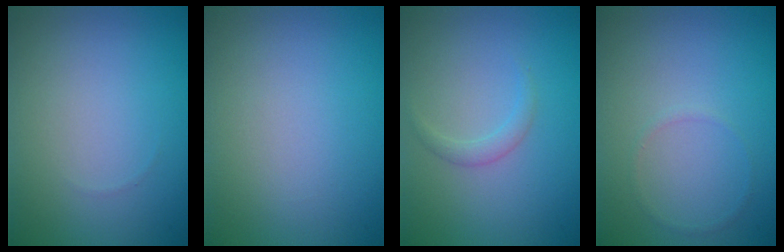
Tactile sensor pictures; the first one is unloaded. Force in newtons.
{"total": 0.0}
{"total": 1.1, "press": 1.1, "slide": 0.1}
{"total": 0.5, "press": 0.5, "slide": 0.1}